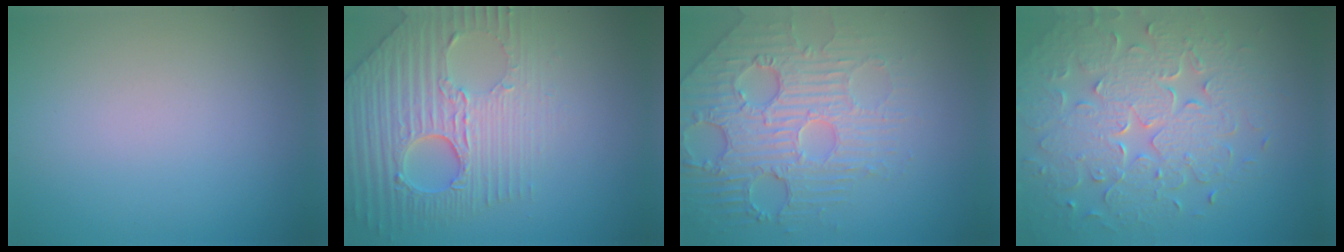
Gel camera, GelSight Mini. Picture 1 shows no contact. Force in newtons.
{"total": 6.7, "press": 5.5, "slide": 4.0}
{"total": 6.5, "press": 5.1, "slide": 4.1}
{"total": 8.1, "press": 5.8, "slide": 5.7}